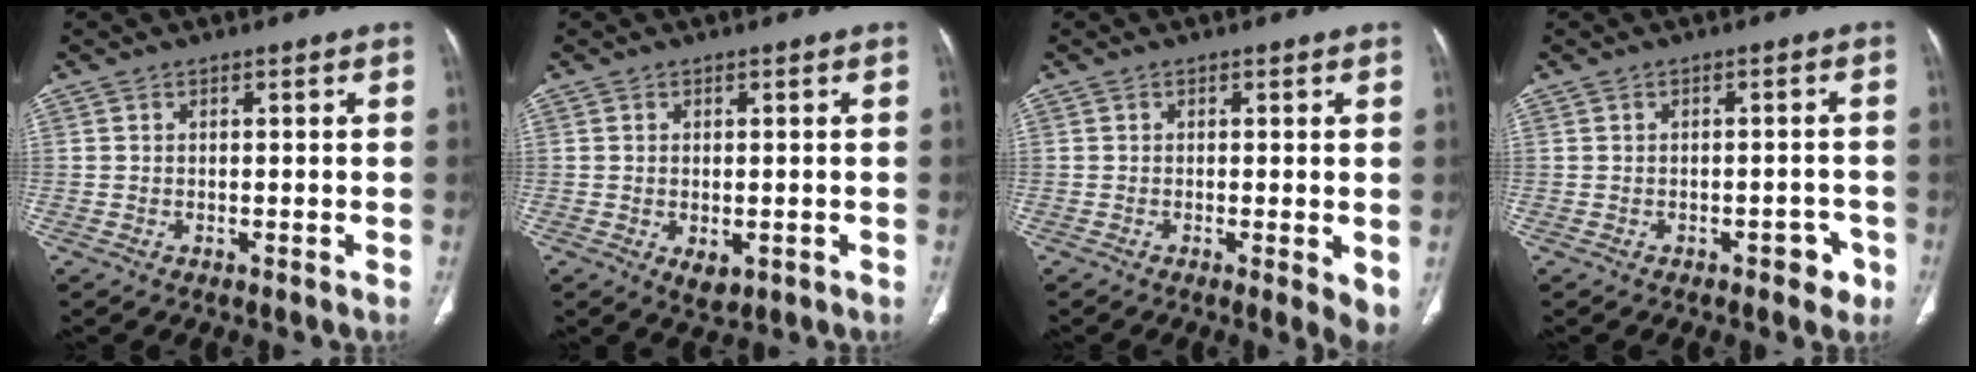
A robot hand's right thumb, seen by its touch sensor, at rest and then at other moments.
{"total": 3.1, "force": [-0.8, 1.8, 2.3], "torque": [-0.031, -0.004, -0.003]}
{"total": 4.5, "force": [-0.7, 1.1, 4.4], "torque": [-0.059, -0.013, -0.013]}
{"total": 3.5, "force": [-1.9, 2.0, 2.2], "torque": [-0.011, 0.015, -0.021]}